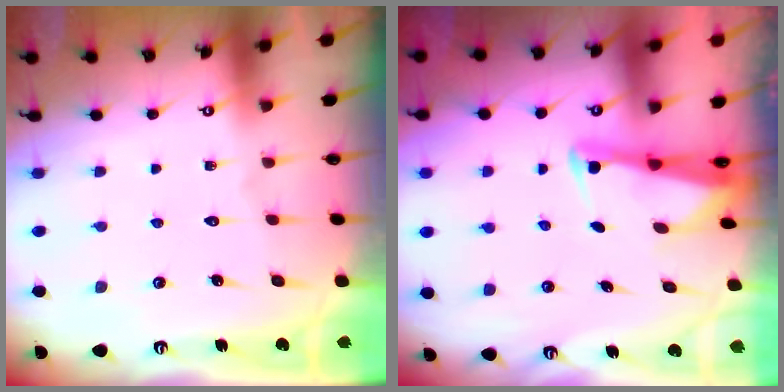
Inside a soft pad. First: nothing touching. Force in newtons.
{"total": 2.4, "press": 2.4, "slide": 0.5}